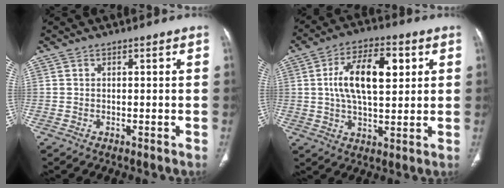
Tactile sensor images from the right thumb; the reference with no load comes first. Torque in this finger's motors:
{"motor_torque": [1.61, 2.15, 1.13, -0.22, 0.28]}